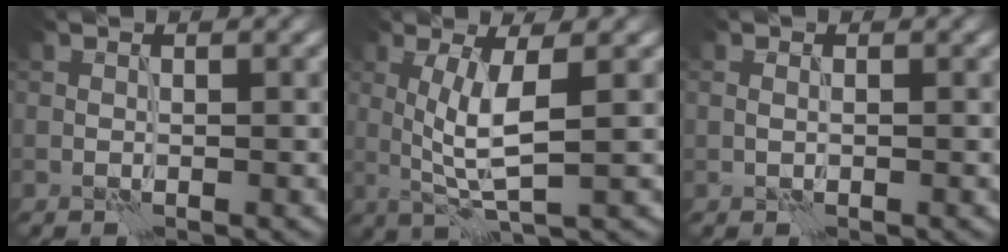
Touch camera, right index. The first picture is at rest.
{"total": 4.6, "force": [0.6, 0.8, 4.5], "torque": [-0.095, -0.002, 0.016]}
{"total": 0.8, "force": [0.2, 0.5, 0.6], "torque": [-0.014, 0.001, 0.004]}